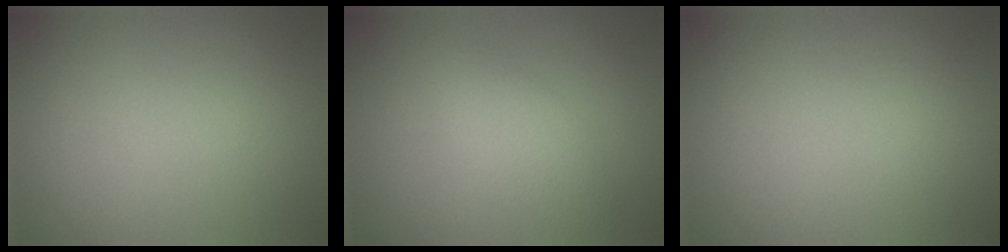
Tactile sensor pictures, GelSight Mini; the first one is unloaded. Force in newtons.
{"total": 3.0, "press": 3.0, "slide": 0.0}
{"total": 0.0}